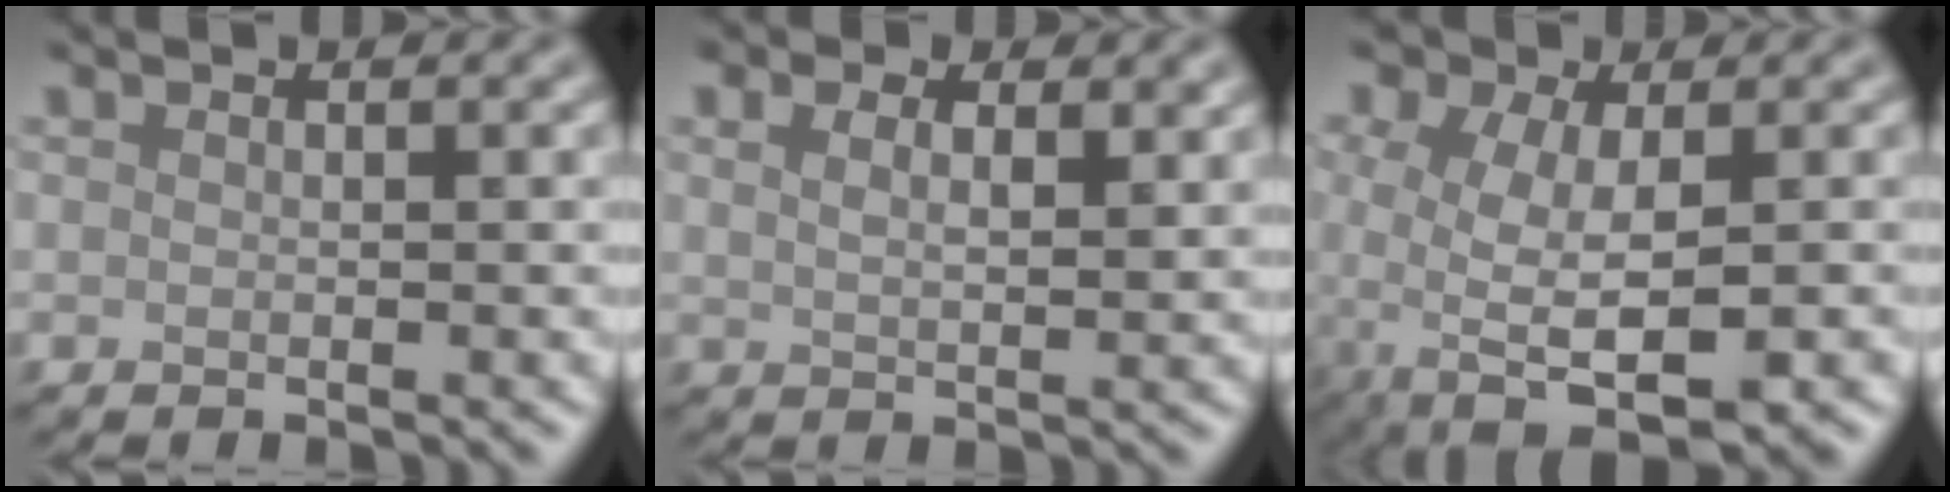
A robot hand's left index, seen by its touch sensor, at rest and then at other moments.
{"total": 4.0, "force": [2.2, 2.1, 2.5], "torque": [-0.043, 0.017, 0.021]}
{"total": 9.1, "force": [-1.5, 5.6, 7.0], "torque": [-0.131, -0.026, -0.003]}